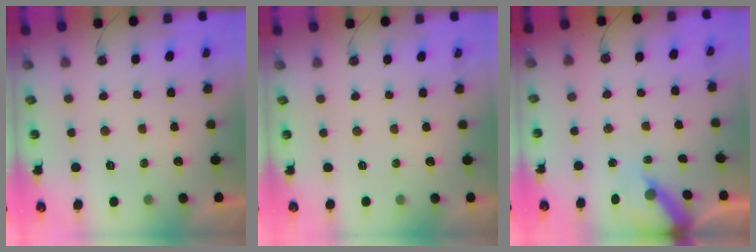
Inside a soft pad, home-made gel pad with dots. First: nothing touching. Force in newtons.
{"total": 0.0}
{"total": 6.1, "press": 6.1, "slide": 0.6}